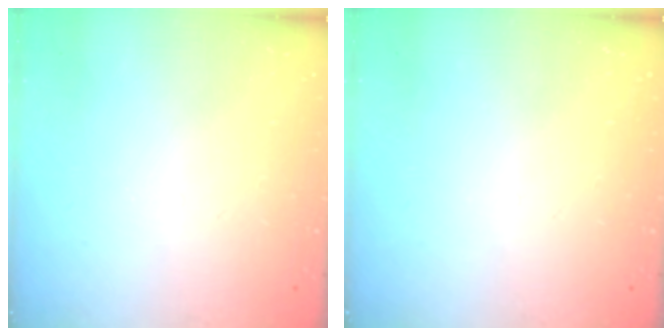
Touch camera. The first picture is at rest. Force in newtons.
{"total": 0.0}